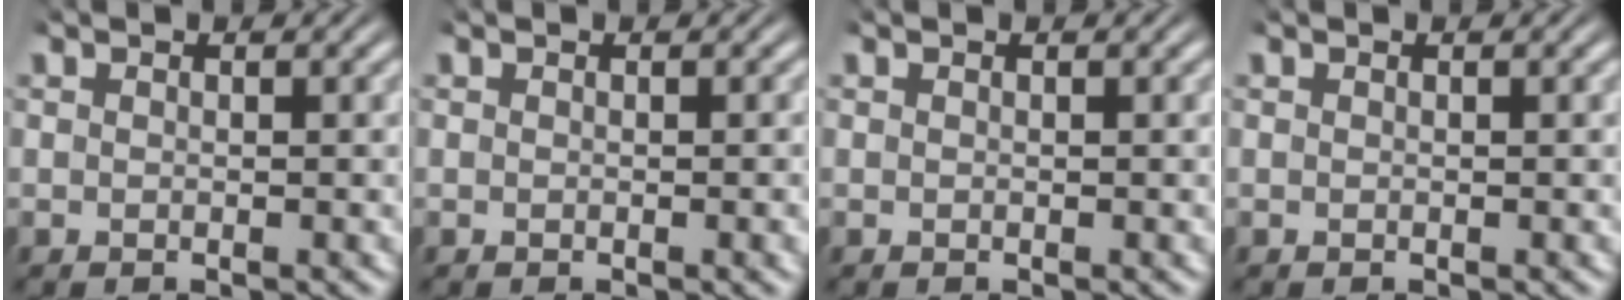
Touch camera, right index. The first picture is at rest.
{"total": 0.0}
{"total": 0.0}
{"total": 0.0}